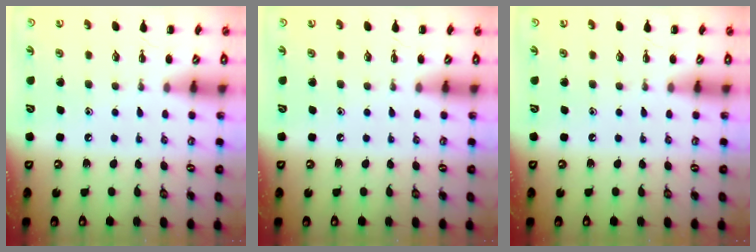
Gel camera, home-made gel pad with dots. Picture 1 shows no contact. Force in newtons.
{"total": 0.0}
{"total": 0.0}